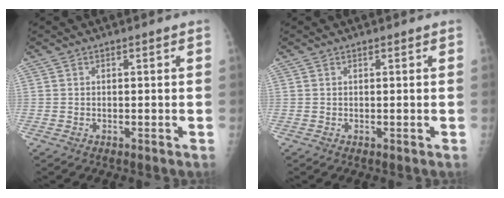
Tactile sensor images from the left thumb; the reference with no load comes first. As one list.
[{"total": 0.0}]